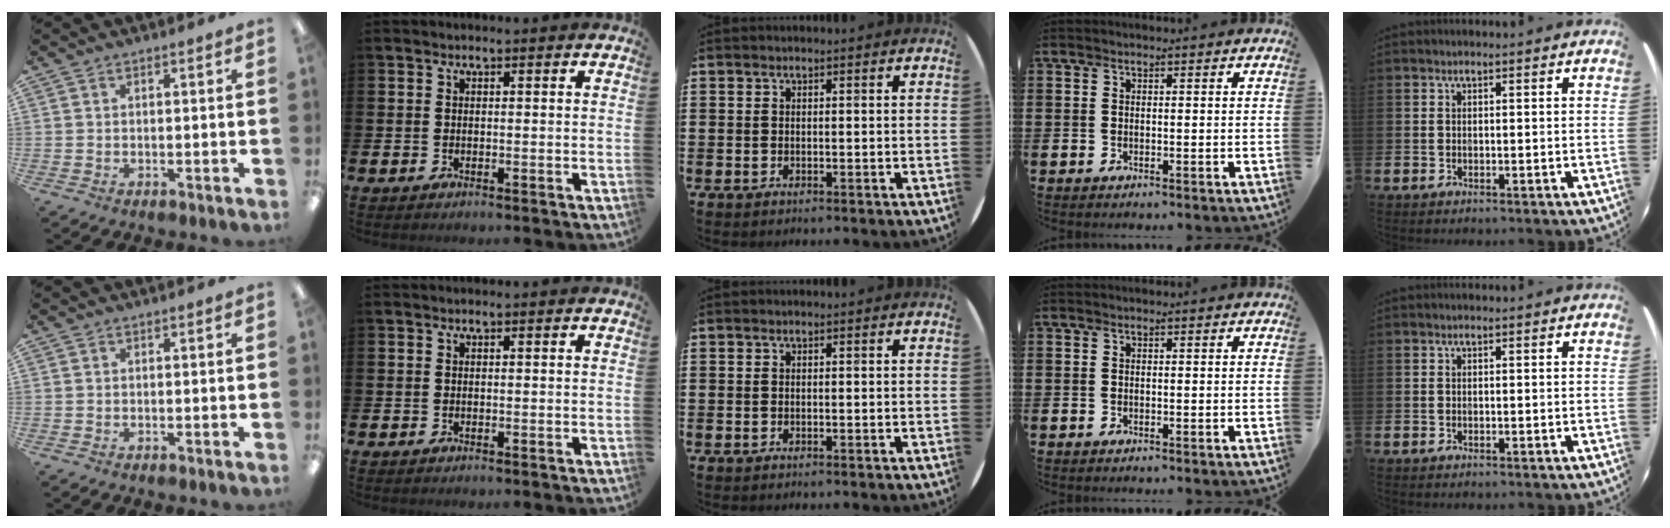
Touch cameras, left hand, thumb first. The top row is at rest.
{}